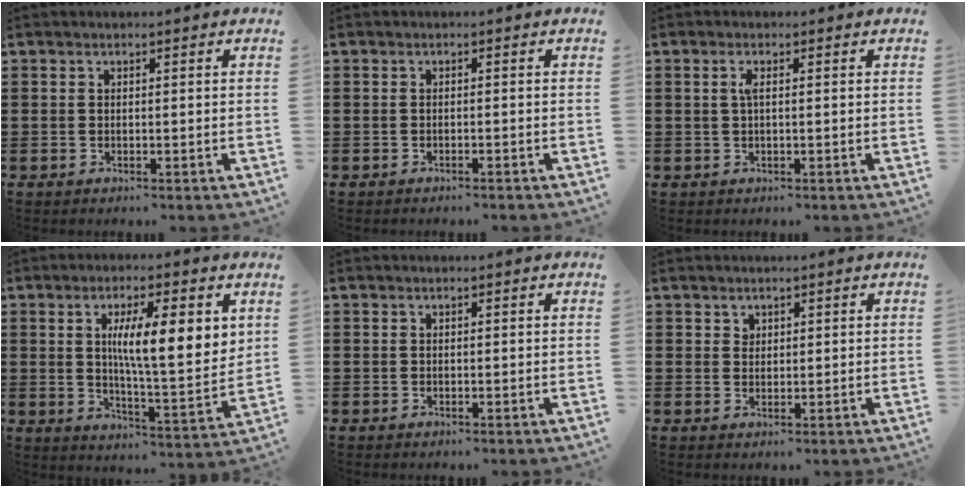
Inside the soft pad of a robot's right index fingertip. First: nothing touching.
{"total": 0.6, "force": [-0.6, 0.0, 0.2], "torque": [-0.005, -0.002, -0.012]}
{"total": 1.6, "force": [0.1, 0.3, 1.6], "torque": [-0.031, 0.000, 0.001]}
{"total": 10.1, "force": [3.4, 2.3, 9.2], "torque": [-0.158, -0.012, 0.049]}
{"total": 0.0}
{"total": 1.4, "force": [1.1, 1.0, 0.1], "torque": [-0.004, 0.001, 0.021]}